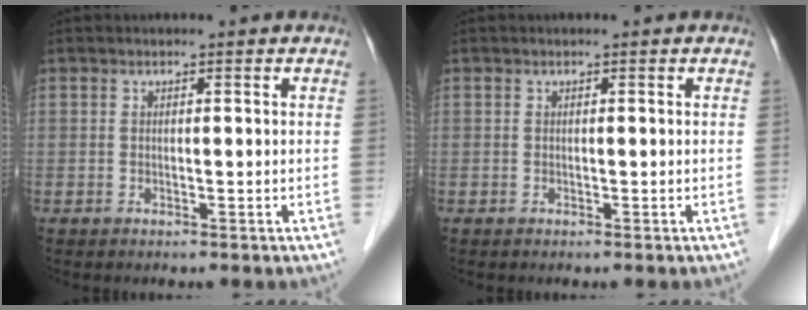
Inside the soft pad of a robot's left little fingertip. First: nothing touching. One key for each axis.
{"total": 0.0}